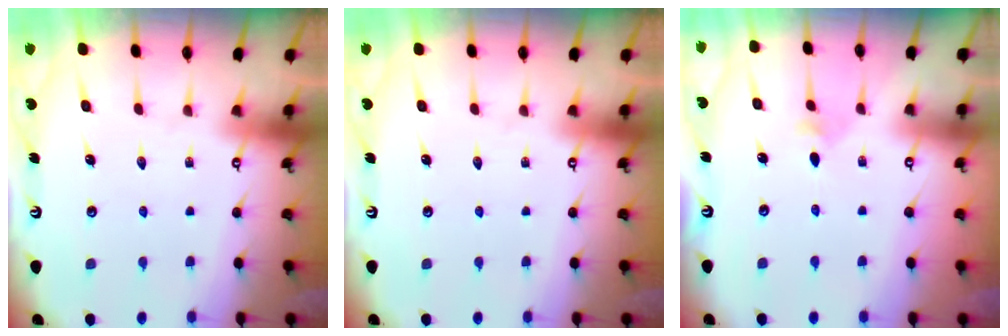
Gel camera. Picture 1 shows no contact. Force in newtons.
{"total": 0.0}
{"total": 3.0, "press": 2.9, "slide": 0.6}